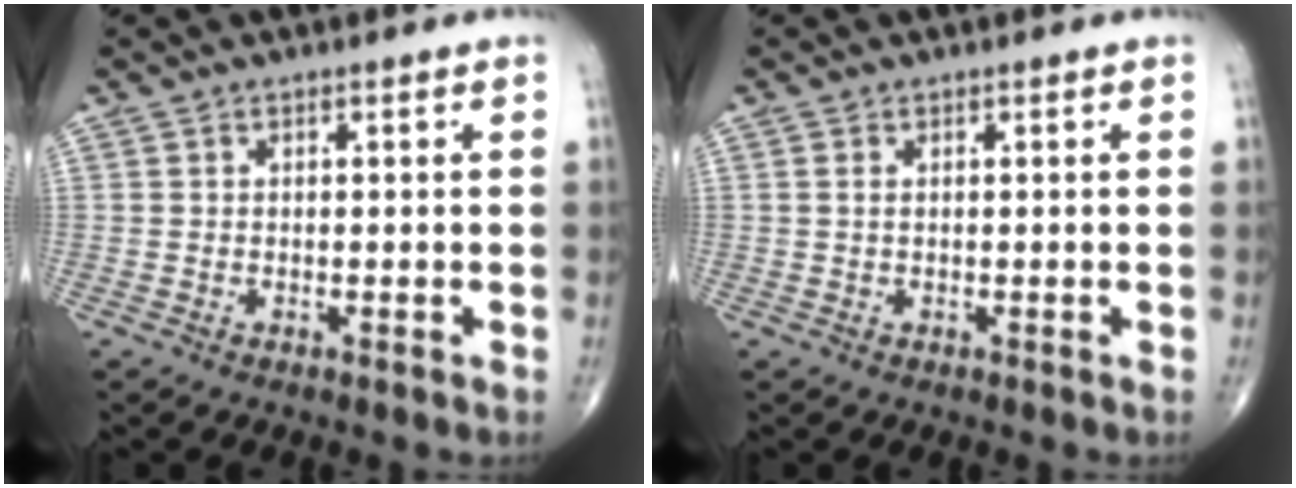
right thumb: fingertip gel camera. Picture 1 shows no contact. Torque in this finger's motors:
{"motor_torque": [-0.21, -0.07, 0.17, 0.21, -0.02]}